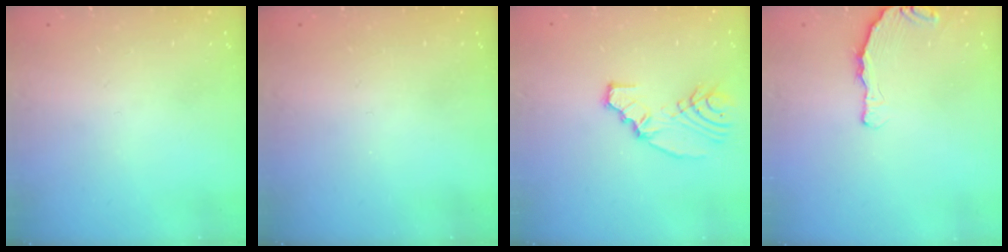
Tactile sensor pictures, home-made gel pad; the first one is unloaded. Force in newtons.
{"total": 0.0}
{"total": 9.0, "press": 8.2, "slide": 3.7}
{"total": 6.2, "press": 5.4, "slide": 3.1}